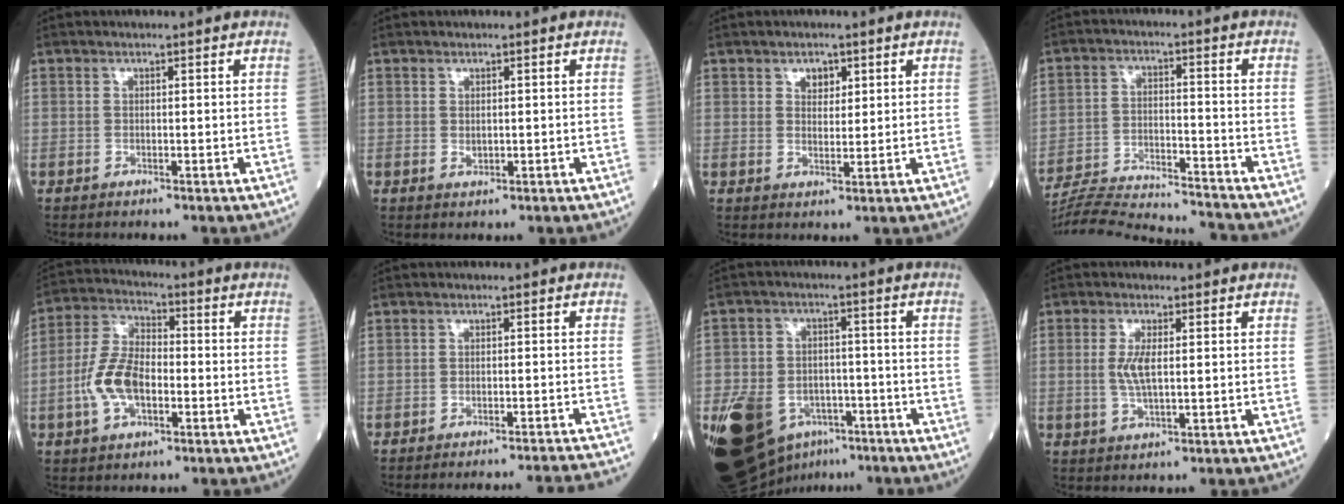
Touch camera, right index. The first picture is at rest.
{"total": 0.7, "force": [0.2, 0.5, 0.5], "torque": [-0.008, -0.003, 0.005]}
{"total": 2.5, "force": [1.4, 1.5, 1.3], "torque": [-0.015, 0.000, 0.024]}
{"total": 17.4, "force": [-16.9, 0.0, 4.3], "torque": [-0.083, -0.008, -0.264]}
{"total": 9.1, "force": [-2.4, 4.7, 7.4], "torque": [-0.169, 0.015, -0.049]}
{"total": 13.5, "force": [-13.1, -1.8, 2.8], "torque": [-0.014, -0.018, -0.153]}
{"total": 19.0, "force": [-9.6, 12.5, 10.6], "torque": [-0.241, 0.004, -0.147]}
{"total": 3.7, "force": [0.3, 1.0, 3.6], "torque": [-0.079, -0.005, 0.006]}